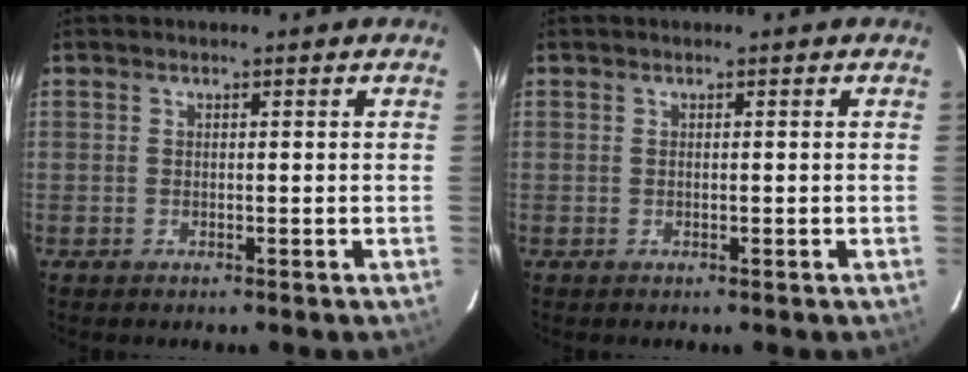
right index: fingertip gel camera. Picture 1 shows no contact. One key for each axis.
{"total": 0.0}